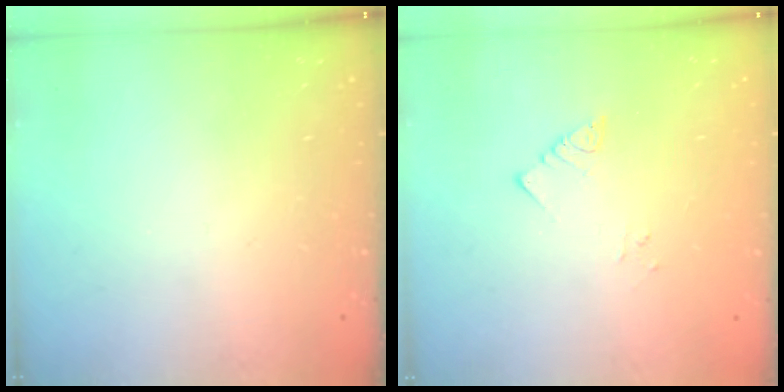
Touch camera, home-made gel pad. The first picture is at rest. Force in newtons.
{"total": 2.8, "press": 2.8, "slide": 0.2}